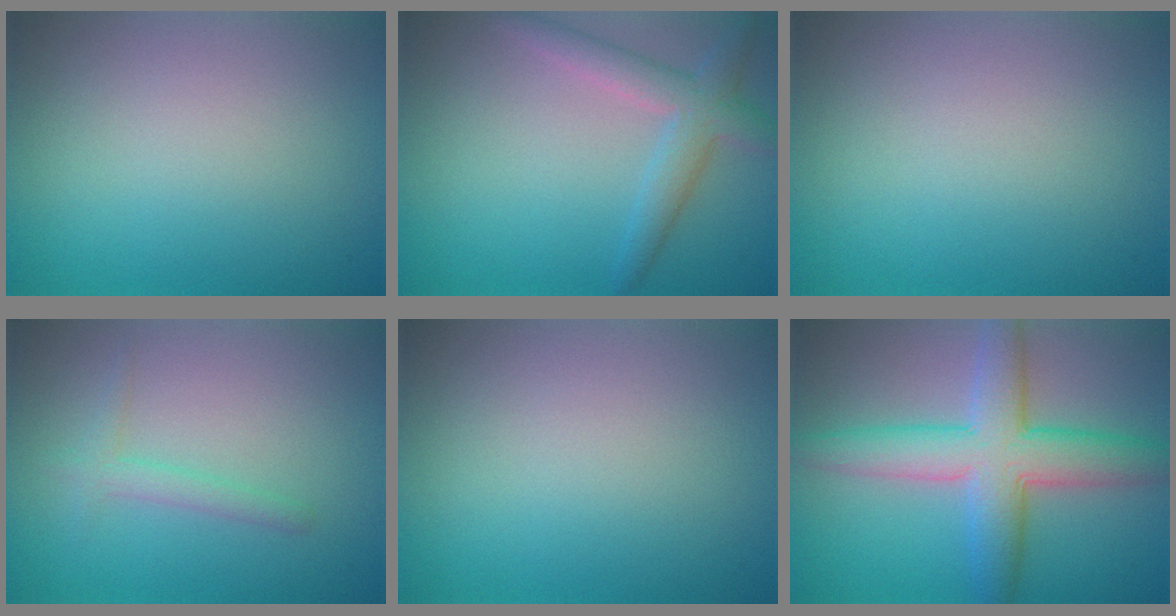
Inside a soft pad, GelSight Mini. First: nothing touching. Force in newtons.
{"total": 3.5, "press": 3.5, "slide": 0.1}
{"total": 0.0}
{"total": 1.6, "press": 1.6, "slide": 0.1}
{"total": 0.0}
{"total": 7.3, "press": 7.3, "slide": 0.2}